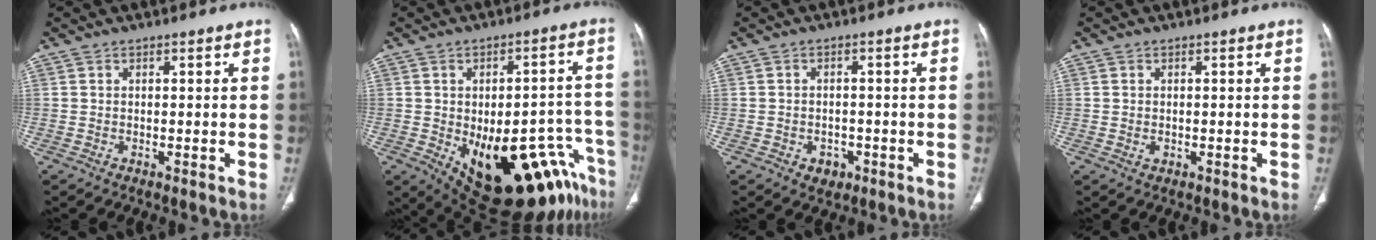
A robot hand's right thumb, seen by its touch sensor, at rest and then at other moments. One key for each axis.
{"total": 23.9, "fx": -11.9, "fy": 10.2, "fz": 18.1, "tx": -0.164, "ty": 0.059, "tz": -0.147}
{"total": 3.2, "fx": -1.4, "fy": 2.5, "fz": 1.4, "tx": -0.007, "ty": 0.009, "tz": -0.012}
{"total": 0.0}